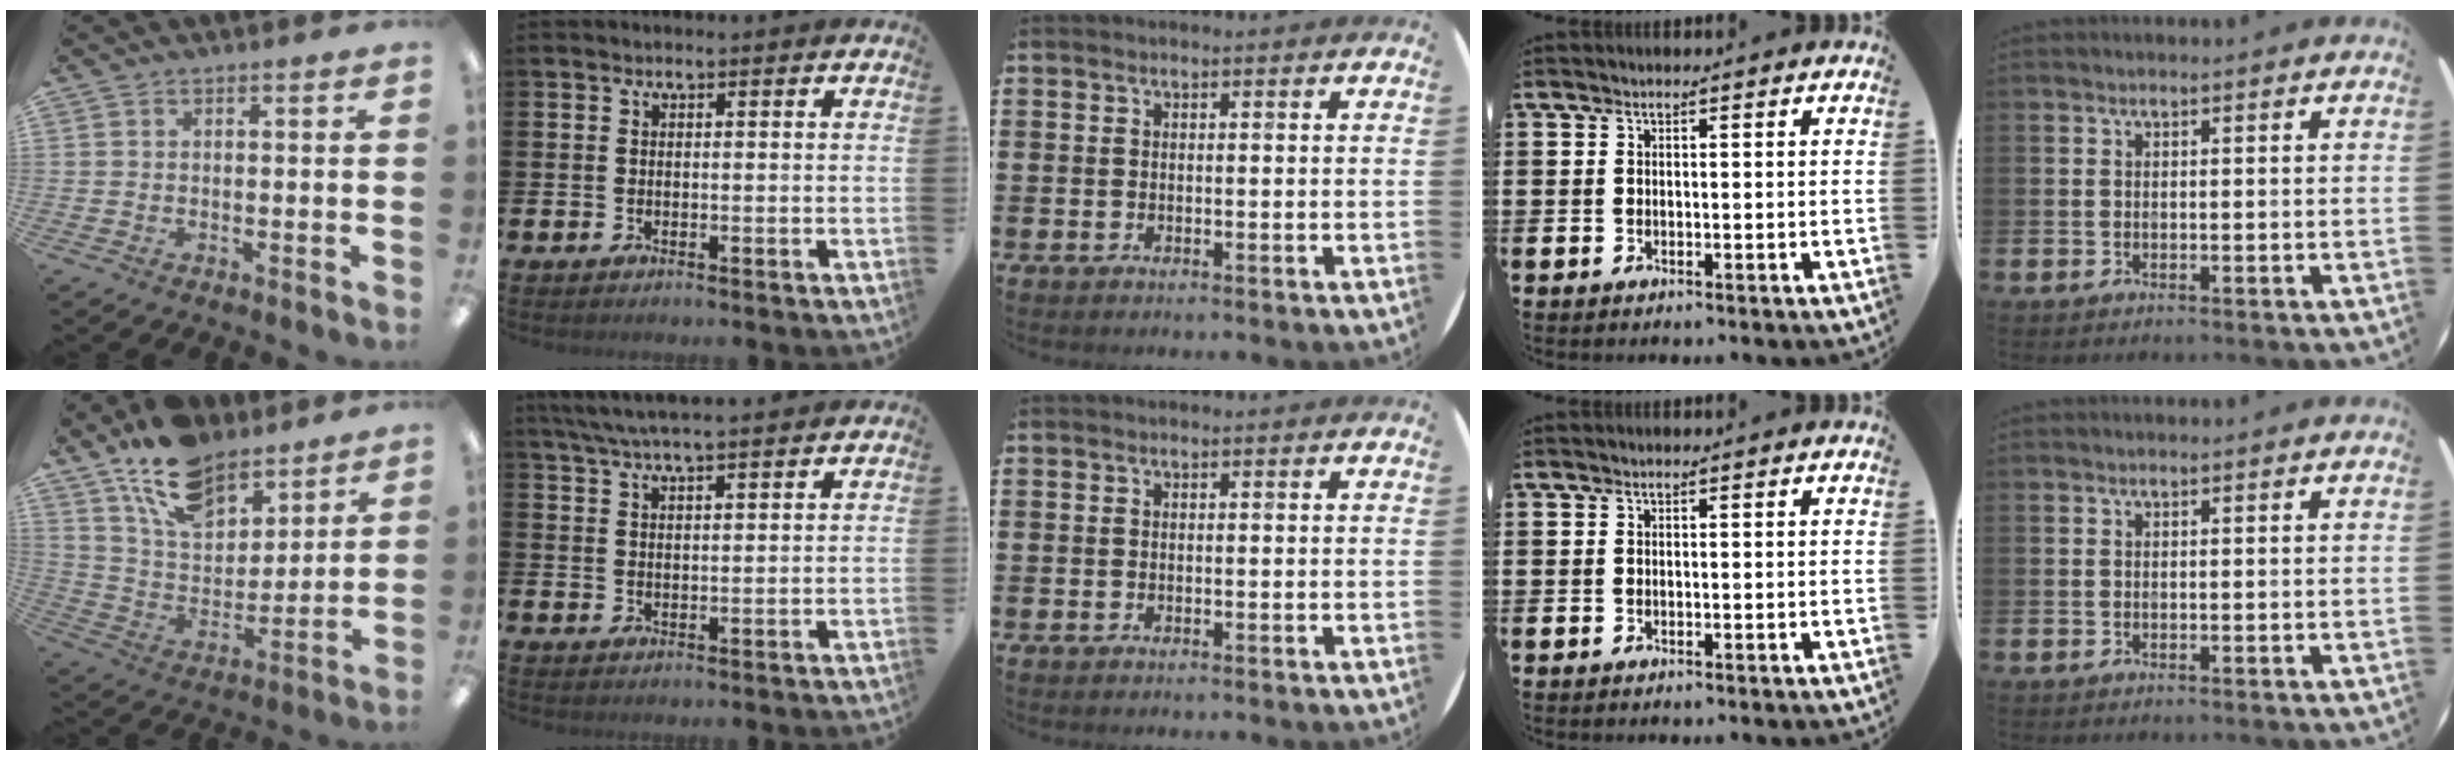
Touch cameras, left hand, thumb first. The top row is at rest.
{"thumb": {"total": 16.1, "force": [11.7, 8.3, 7.1], "torque": [-0.131, -0.062, 0.218]}, "index": {"total": 5.2, "force": [4.9, 0.1, 2.0], "torque": [-0.055, -0.011, 0.089]}}